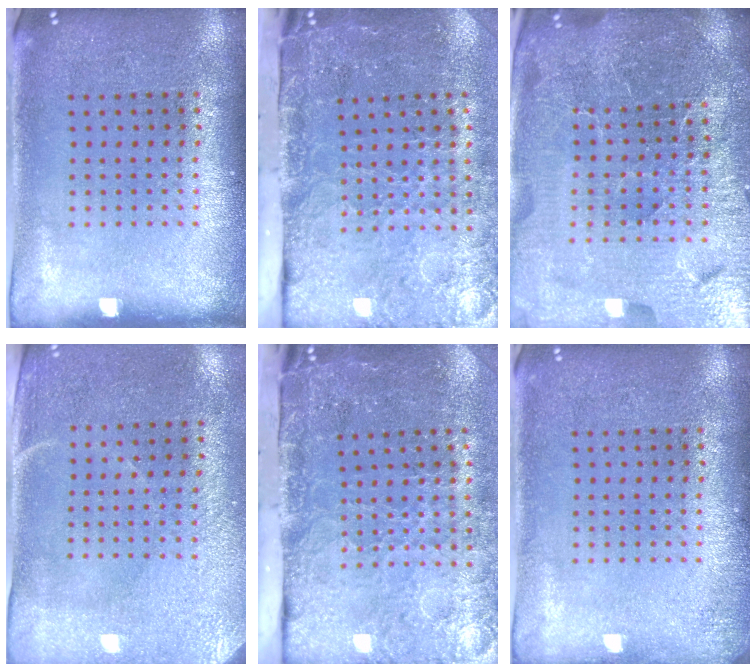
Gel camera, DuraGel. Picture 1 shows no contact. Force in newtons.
{"total": 4.9, "press": 3.7, "slide": 3.3}
{"total": 6.1, "press": 5.4, "slide": 2.7}
{"total": 2.9, "press": 2.5, "slide": 1.4}
{"total": 4.9, "press": 3.7, "slide": 3.3}
{"total": 1.2, "press": 1.1, "slide": 0.2}